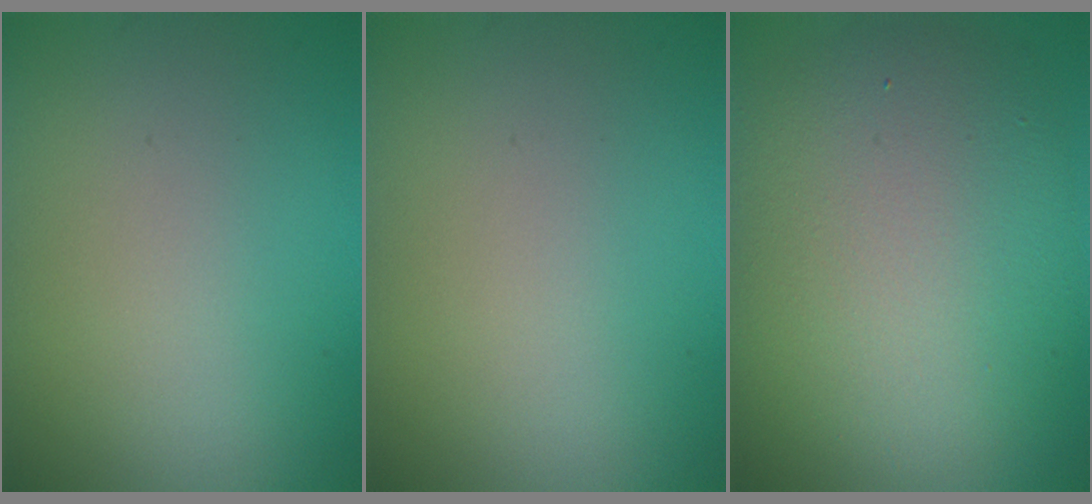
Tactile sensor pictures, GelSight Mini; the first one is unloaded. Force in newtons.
{"total": 0.0}
{"total": 9.9, "press": 9.9, "slide": 0.3}